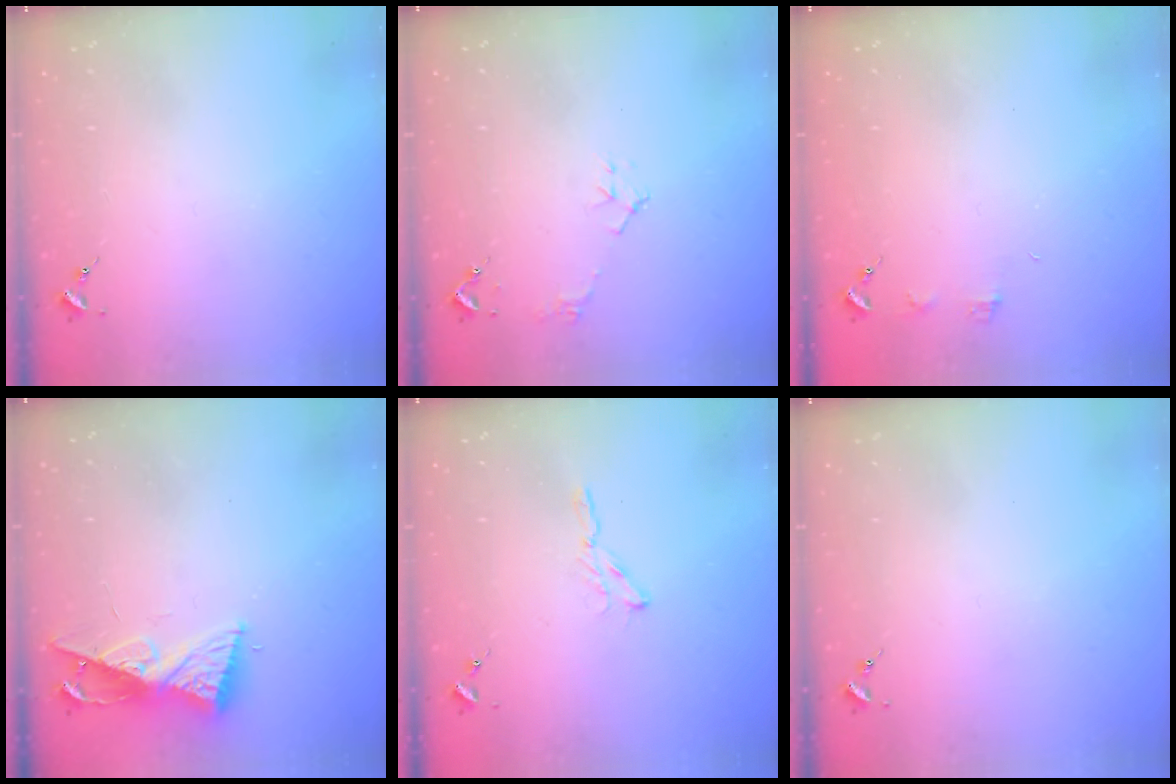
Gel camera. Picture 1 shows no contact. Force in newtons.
{"total": 5.3, "press": 5.3, "slide": 0.7}
{"total": 3.9, "press": 3.8, "slide": 0.5}
{"total": 8.7, "press": 8.7, "slide": 0.6}
{"total": 2.9, "press": 2.9, "slide": 0.3}
{"total": 0.0}